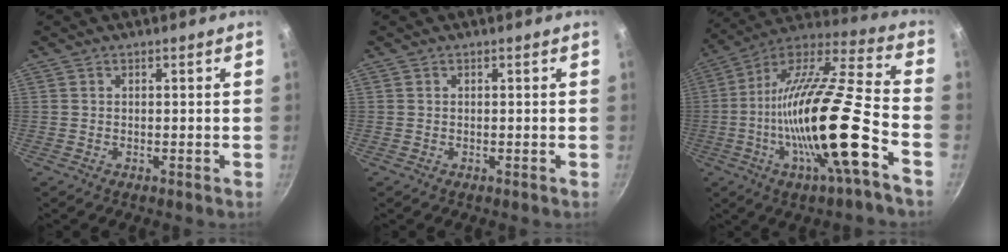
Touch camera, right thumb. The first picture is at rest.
{"total": 0.0}
{"total": 25.0, "force": [-7.5, 4.4, 23.5], "torque": [-0.396, 0.023, -0.145]}